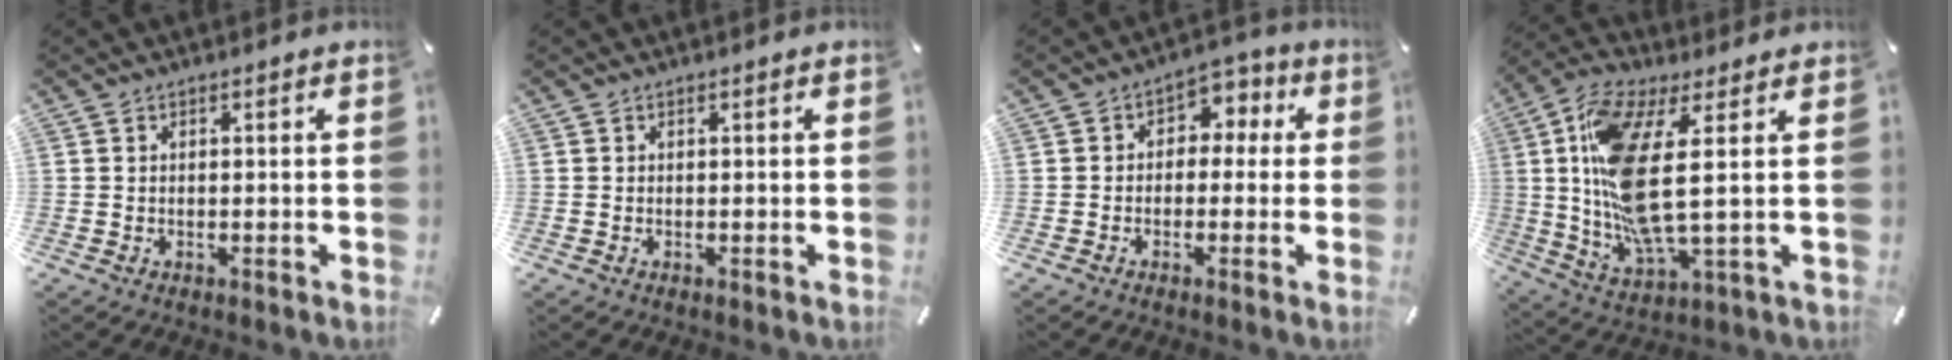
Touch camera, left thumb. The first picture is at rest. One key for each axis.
{"total": 0.0}
{"total": 5.4, "fx": -1.2, "fy": 4.6, "fz": 2.5, "tx": -0.026, "ty": 0.016, "tz": -0.030}
{"total": 15.6, "fx": 3.0, "fy": 4.0, "fz": 14.8, "tx": -0.308, "ty": -0.027, "tz": 0.044}